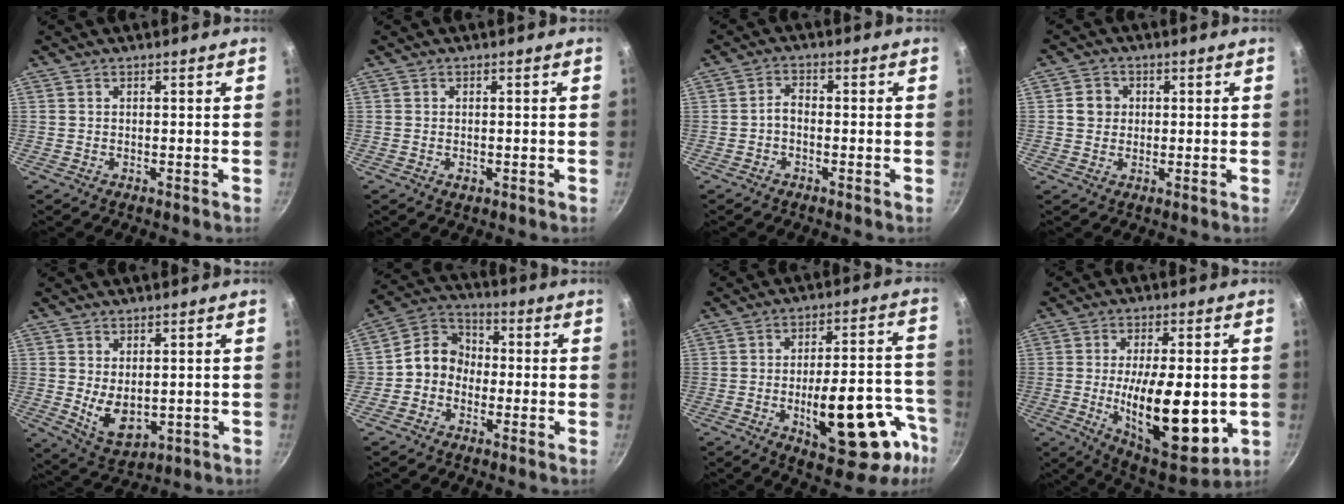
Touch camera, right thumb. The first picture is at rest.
{"total": 1.3, "force": [-0.4, 0.8, 0.9], "torque": [-0.015, 0.001, -0.006]}
{"total": 2.3, "force": [-1.0, 1.4, 1.6], "torque": [-0.029, 0.018, -0.023]}
{"total": 3.9, "force": [0.4, 3.6, 1.4], "torque": [-0.002, 0.006, 0.000]}
{"total": 7.5, "force": [0.4, 4.7, 5.8], "torque": [-0.085, -0.022, 0.028]}
{"total": 7.9, "force": [-1.4, 6.8, 3.7], "torque": [-0.035, 0.029, -0.048]}
{"total": 21.6, "force": [-8.8, 9.3, 17.3], "torque": [-0.183, 0.045, -0.110]}
{"total": 19.8, "force": [-2.6, 8.2, 17.9], "torque": [-0.257, -0.012, -0.031]}